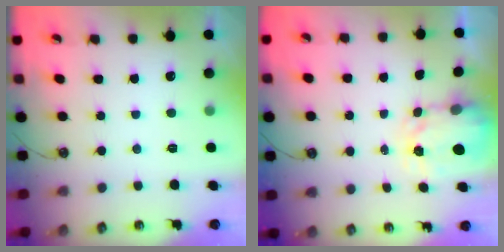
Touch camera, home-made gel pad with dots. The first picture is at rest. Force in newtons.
{"total": 3.4, "press": 3.3, "slide": 0.5}